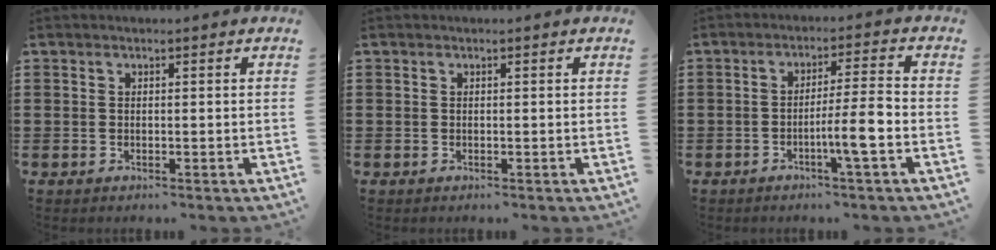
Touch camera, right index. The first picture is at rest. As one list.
[{"total": 0.0}, {"total": 6.3, "force": [-2.2, 0.0, 5.9], "torque": [-0.106, -0.005, -0.044]}]